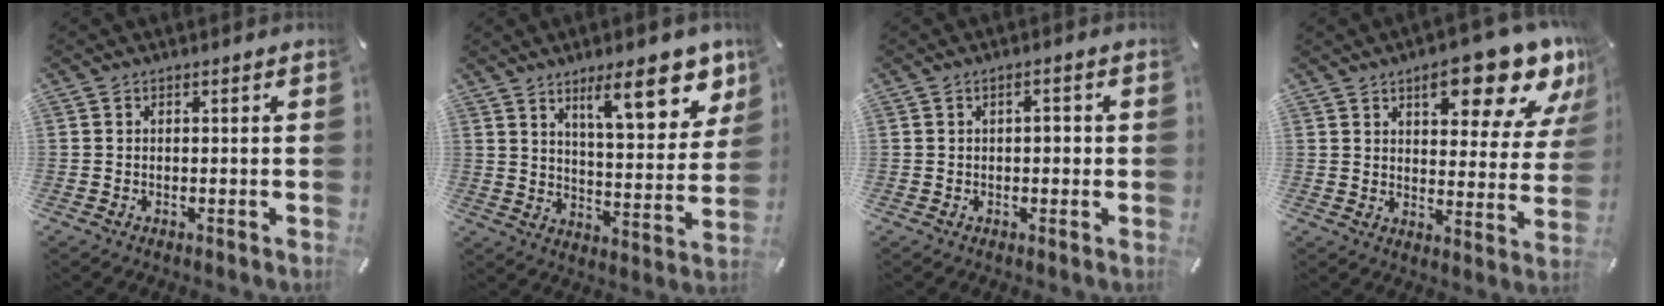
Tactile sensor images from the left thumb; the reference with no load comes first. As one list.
[{"total": 16.4, "force": [10.1, 5.9, 11.5], "torque": [-0.146, -0.060, 0.160]}, {"total": 2.5, "force": [0.2, 1.2, 2.2], "torque": [-0.034, 0.003, -0.001]}, {"total": 16.7, "force": [10.7, 6.7, 11.0], "torque": [-0.134, -0.063, 0.171]}]